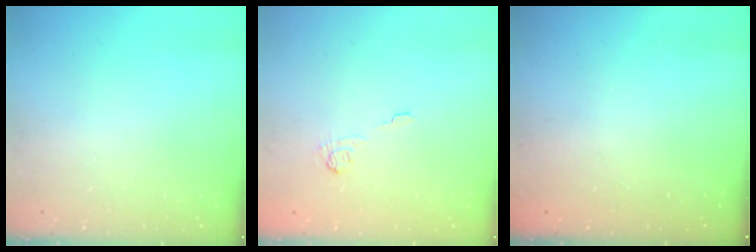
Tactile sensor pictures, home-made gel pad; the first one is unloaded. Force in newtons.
{"total": 2.5, "press": 2.1, "slide": 1.4}
{"total": 2.3, "press": 2.2, "slide": 0.8}